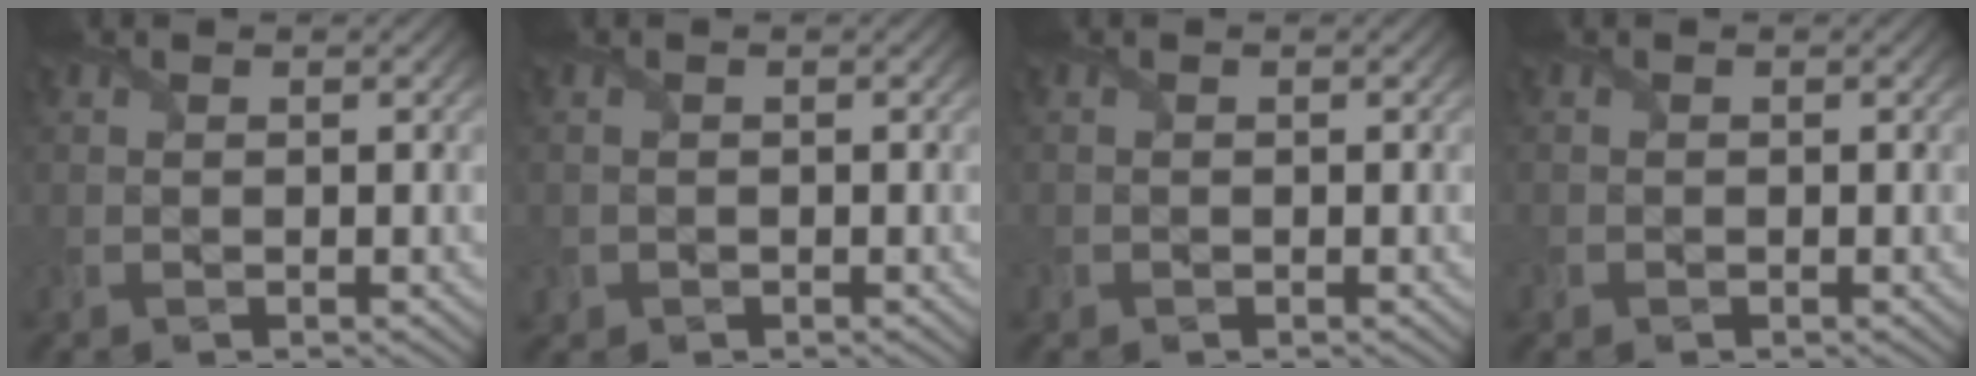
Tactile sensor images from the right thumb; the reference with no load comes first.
{"total": 1.0, "force": [-0.4, 0.8, -0.3], "torque": [0.004, -0.004, -0.010]}
{"total": 0.6, "force": [-0.4, 0.4, -0.1], "torque": [0.002, -0.003, -0.011]}
{"total": 0.6, "force": [-0.4, 0.5, -0.1], "torque": [0.000, -0.003, -0.011]}